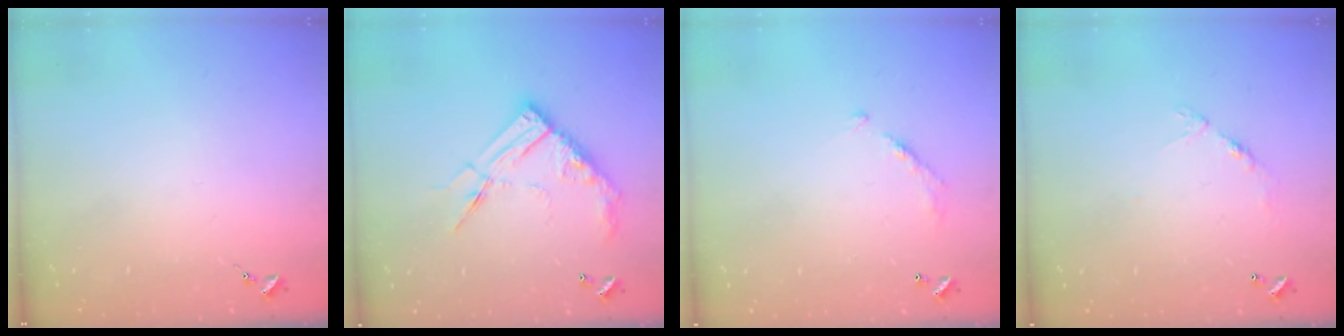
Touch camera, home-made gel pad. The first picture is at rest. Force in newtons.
{"total": 15.8, "press": 15.7, "slide": 1.4}
{"total": 6.5, "press": 6.5, "slide": 0.4}
{"total": 5.9, "press": 5.9, "slide": 0.4}